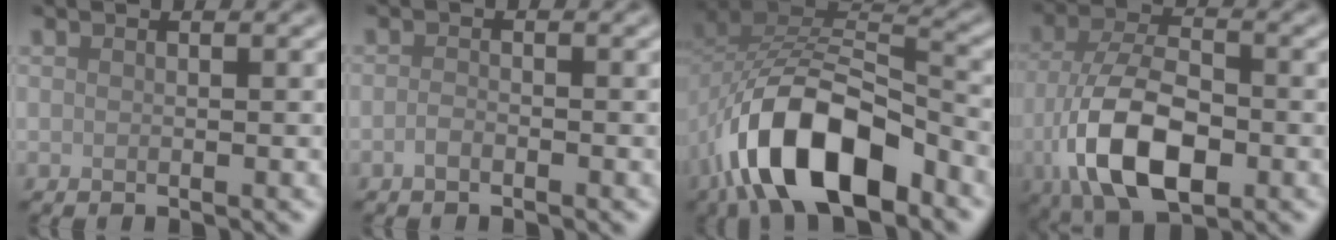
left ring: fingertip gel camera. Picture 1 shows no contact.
{"total": 0.9, "force": [-0.6, 0.3, 0.6], "torque": [-0.013, 0.001, -0.014]}
{"total": 11.3, "force": [-6.0, 5.4, 8.0], "torque": [-0.145, 0.002, -0.109]}
{"total": 10.1, "force": [-3.6, 5.1, 8.0], "torque": [-0.164, -0.008, -0.074]}